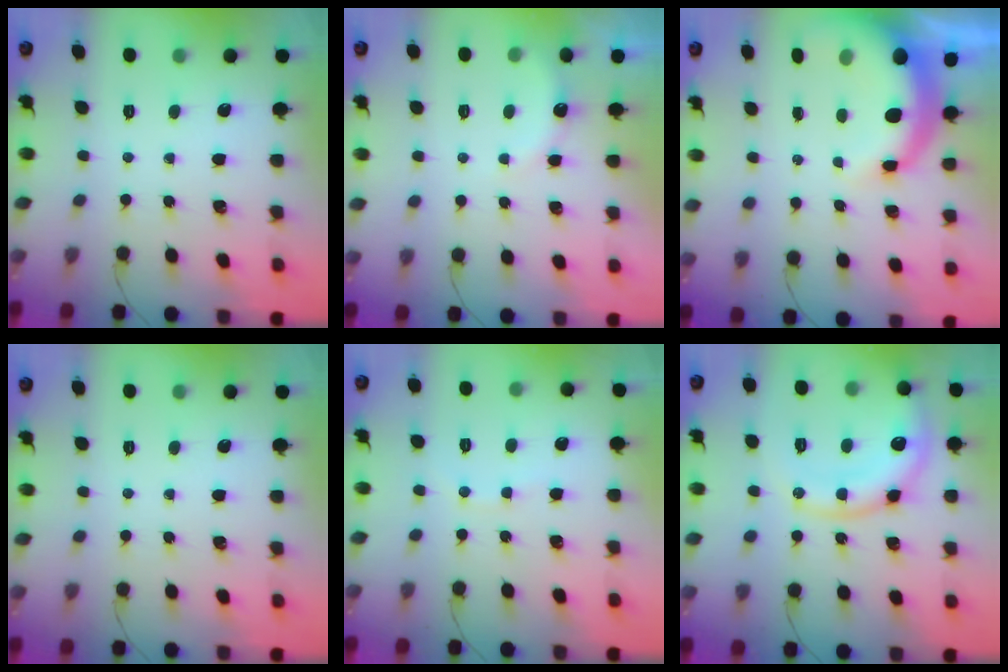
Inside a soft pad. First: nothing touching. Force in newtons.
{"total": 7.4, "press": 7.3, "slide": 1.4}
{"total": 9.2, "press": 9.2, "slide": 1.2}
{"total": 0.0}
{"total": 5.9, "press": 5.8, "slide": 1.2}
{"total": 15.3, "press": 15.2, "slide": 1.5}